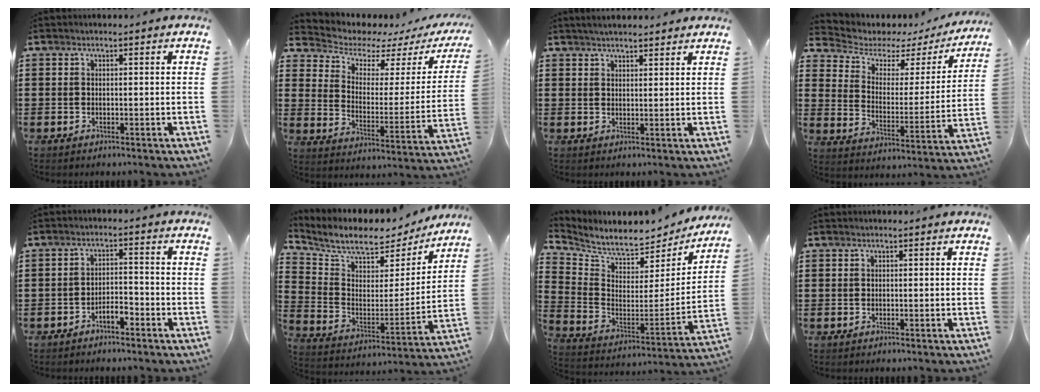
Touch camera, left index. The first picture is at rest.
{"total": 4.4, "force": [3.8, 2.0, 1.3], "torque": [-0.054, -0.027, 0.060]}
{"total": 2.5, "force": [2.4, 0.2, 0.6], "torque": [-0.016, 0.001, 0.046]}
{"total": 4.1, "force": [3.1, 2.3, 1.4], "torque": [-0.053, -0.020, 0.044]}
{"total": 3.0, "force": [-2.5, 0.8, 1.4], "torque": [-0.029, 0.008, -0.051]}
{"total": 7.7, "force": [6.7, 2.6, 2.8], "torque": [-0.085, -0.044, 0.109]}
{"total": 5.8, "force": [5.5, 0.9, 1.5], "torque": [-0.062, -0.056, 0.092]}
{"total": 0.0}